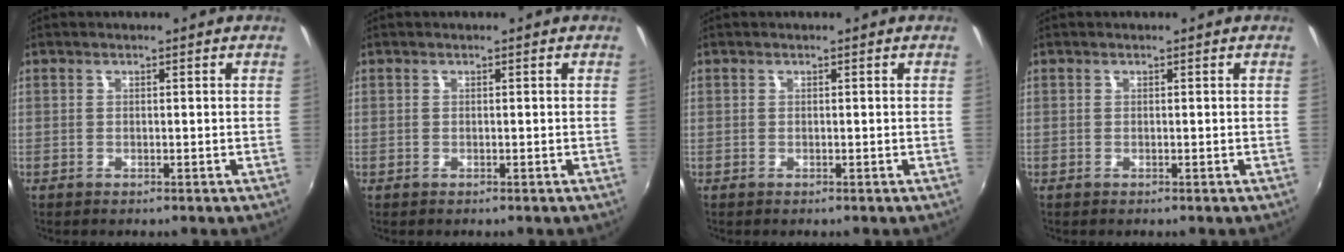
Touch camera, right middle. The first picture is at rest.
{"total": 0.0}
{"total": 0.0}
{"total": 0.0}